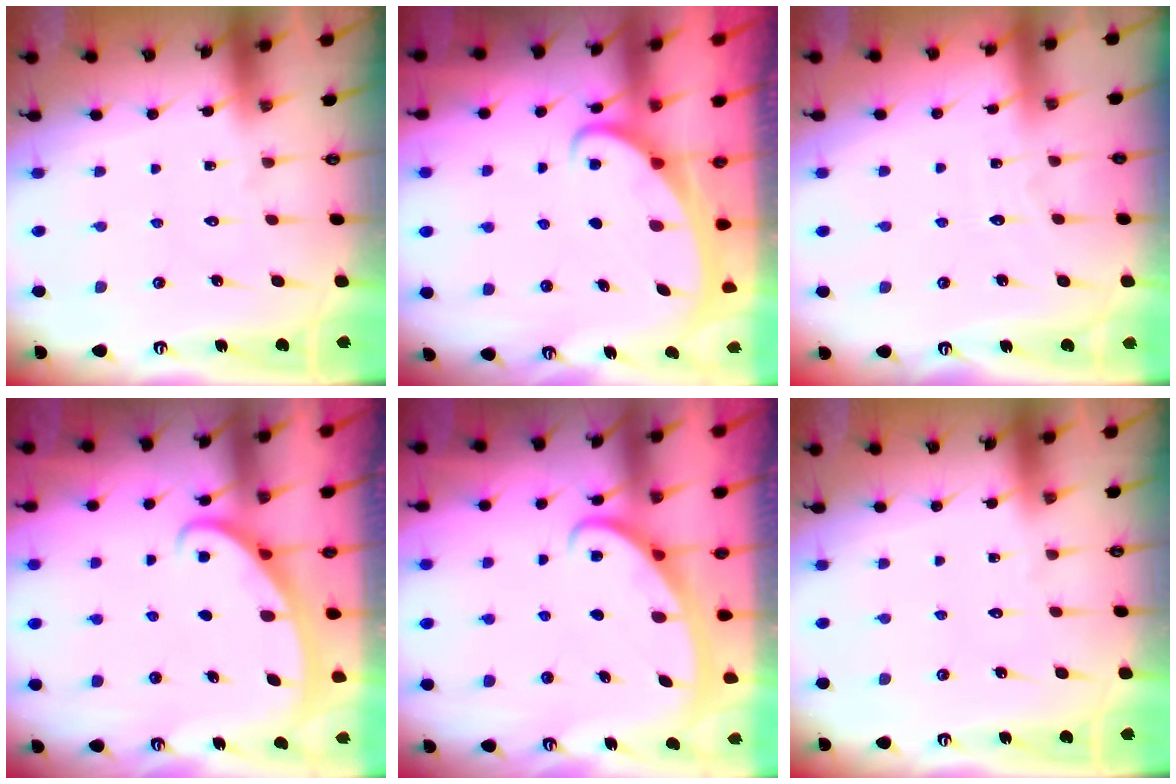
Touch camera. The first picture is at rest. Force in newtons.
{"total": 2.3, "press": 2.2, "slide": 0.4}
{"total": 3.4, "press": 3.4, "slide": 0.5}
{"total": 2.4, "press": 2.4, "slide": 0.4}
{"total": 2.6, "press": 2.6, "slide": 0.4}
{"total": 0.0}